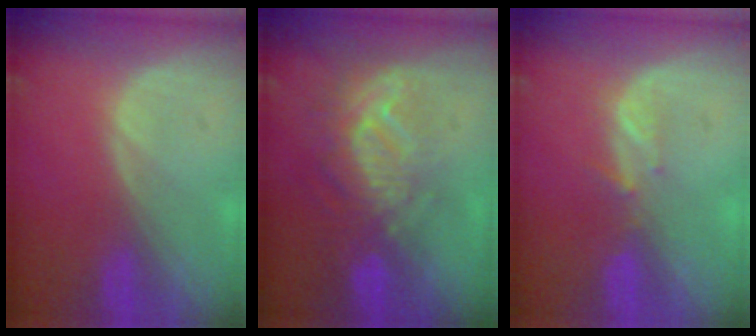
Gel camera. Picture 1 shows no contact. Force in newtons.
{"total": 9.5, "press": 8.3, "slide": 4.7}
{"total": 1.9, "press": 1.8, "slide": 0.7}